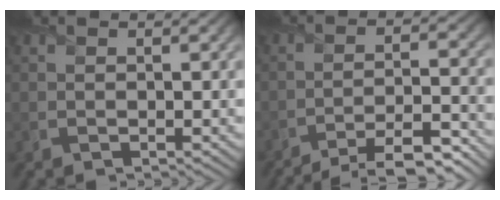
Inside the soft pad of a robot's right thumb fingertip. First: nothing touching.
{"total": 10.3, "force": [-8.7, 1.7, 5.3], "torque": [-0.089, 0.005, -0.131]}